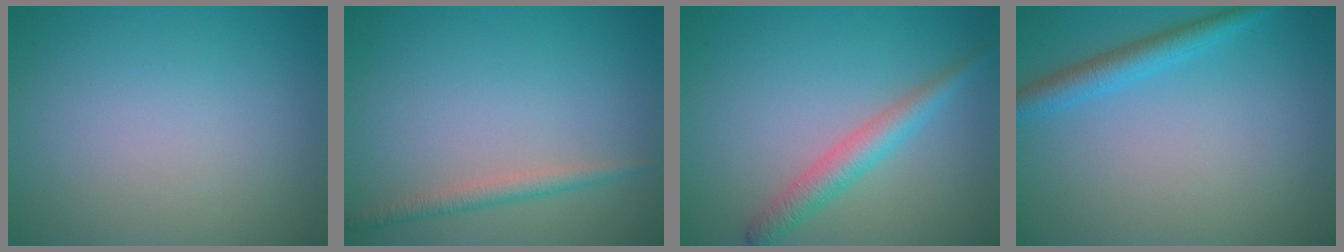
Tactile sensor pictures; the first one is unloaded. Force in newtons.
{"total": 1.7, "press": 1.7, "slide": 0.1}
{"total": 2.8, "press": 2.8, "slide": 0.1}
{"total": 2.7, "press": 2.7, "slide": 0.2}